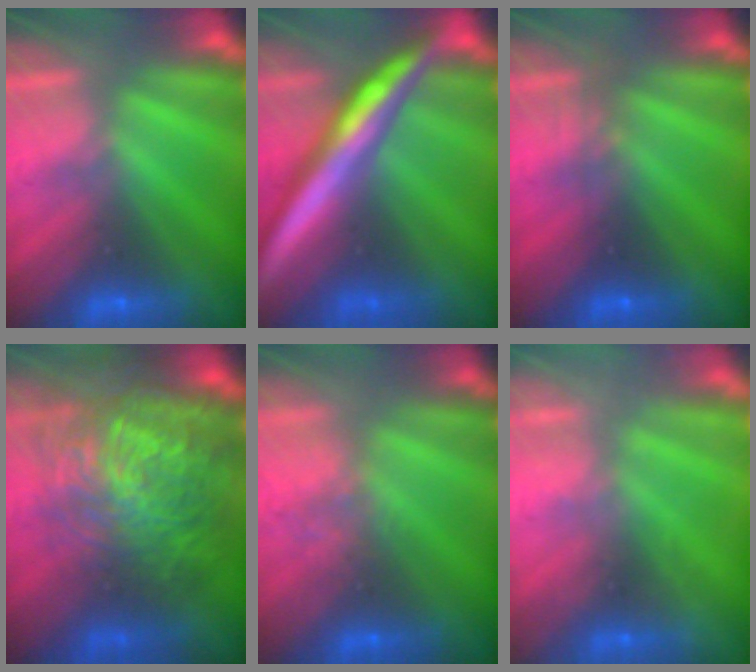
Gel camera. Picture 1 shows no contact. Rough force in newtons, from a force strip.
{"total": 7.0}
{"total": 2.3}
{"total": 7.8}
{"total": 2.2}
{"total": 2.4}